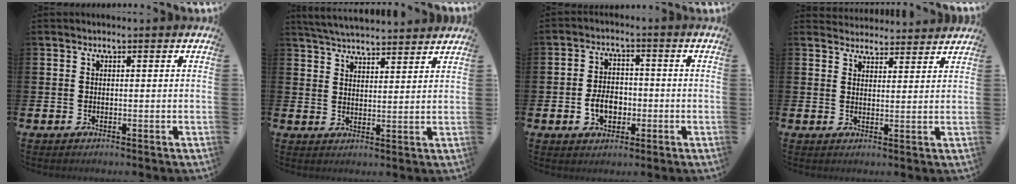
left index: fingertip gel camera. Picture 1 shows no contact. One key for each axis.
{"total": 5.0, "fx": 5.0, "fy": 0.2, "fz": 0.4, "tx": -0.019, "ty": -0.030, "tz": 0.088}
{"total": 4.5, "fx": -1.2, "fy": 3.2, "fz": 3.0, "tx": -0.045, "ty": 0.003, "tz": -0.027}
{"total": 3.7, "fx": 3.6, "fy": 0.8, "fz": -0.2, "tx": -0.003, "ty": -0.019, "tz": 0.067}